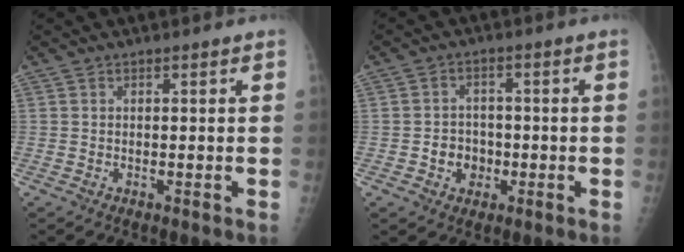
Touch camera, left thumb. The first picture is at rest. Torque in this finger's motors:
{"motor_torque": [-0.05, 0.06, 0.09, 0.00, 0.00]}